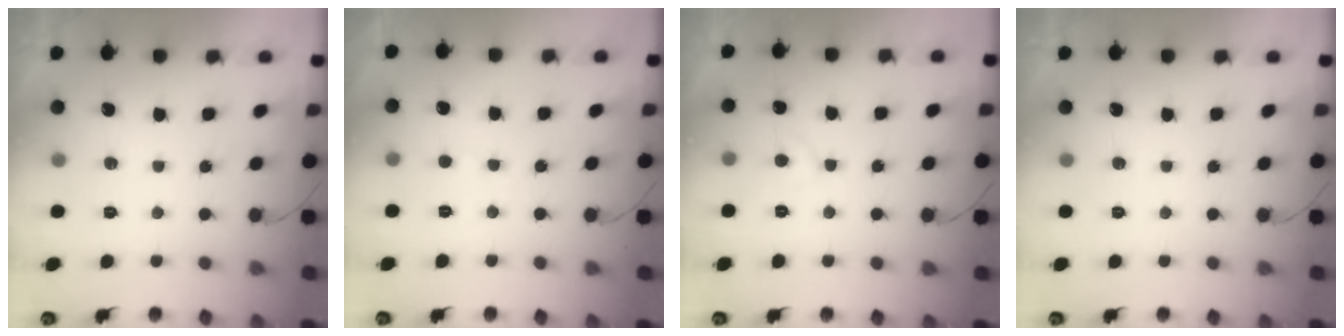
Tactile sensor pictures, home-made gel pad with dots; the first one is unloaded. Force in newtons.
{"total": 2.2, "press": 2.2, "slide": 0.2}
{"total": 3.5, "press": 3.5, "slide": 0.3}
{"total": 0.0}